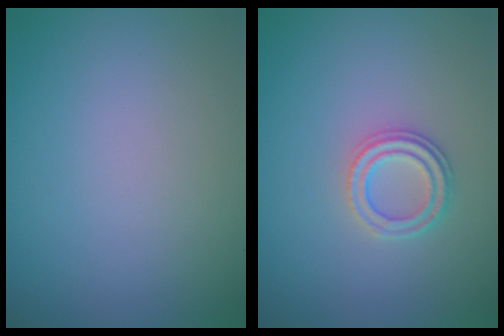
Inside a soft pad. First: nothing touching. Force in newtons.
{"total": 2.3, "press": 2.2, "slide": 0.8}